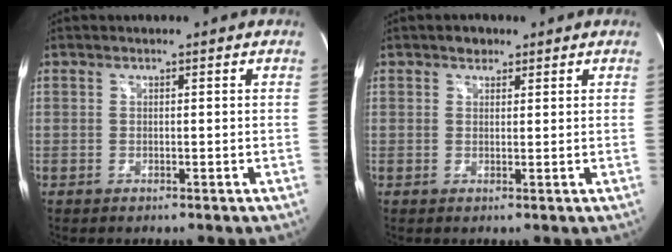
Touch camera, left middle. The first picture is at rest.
{"total": 1.7, "force": [1.2, 1.0, 0.5], "torque": [-0.011, 0.001, 0.017]}